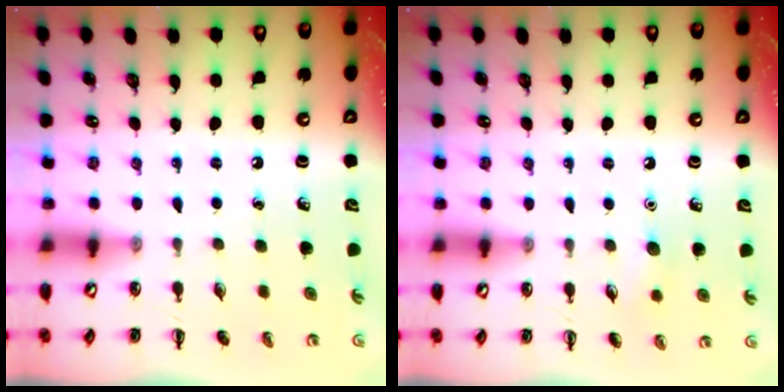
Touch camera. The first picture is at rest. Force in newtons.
{"total": 4.9, "press": 4.8, "slide": 1.3}